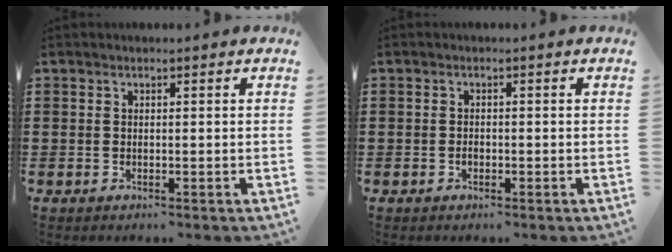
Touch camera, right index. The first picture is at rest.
{"total": 0.9, "force": [-0.4, 0.6, 0.6], "torque": [-0.013, -0.002, -0.008]}